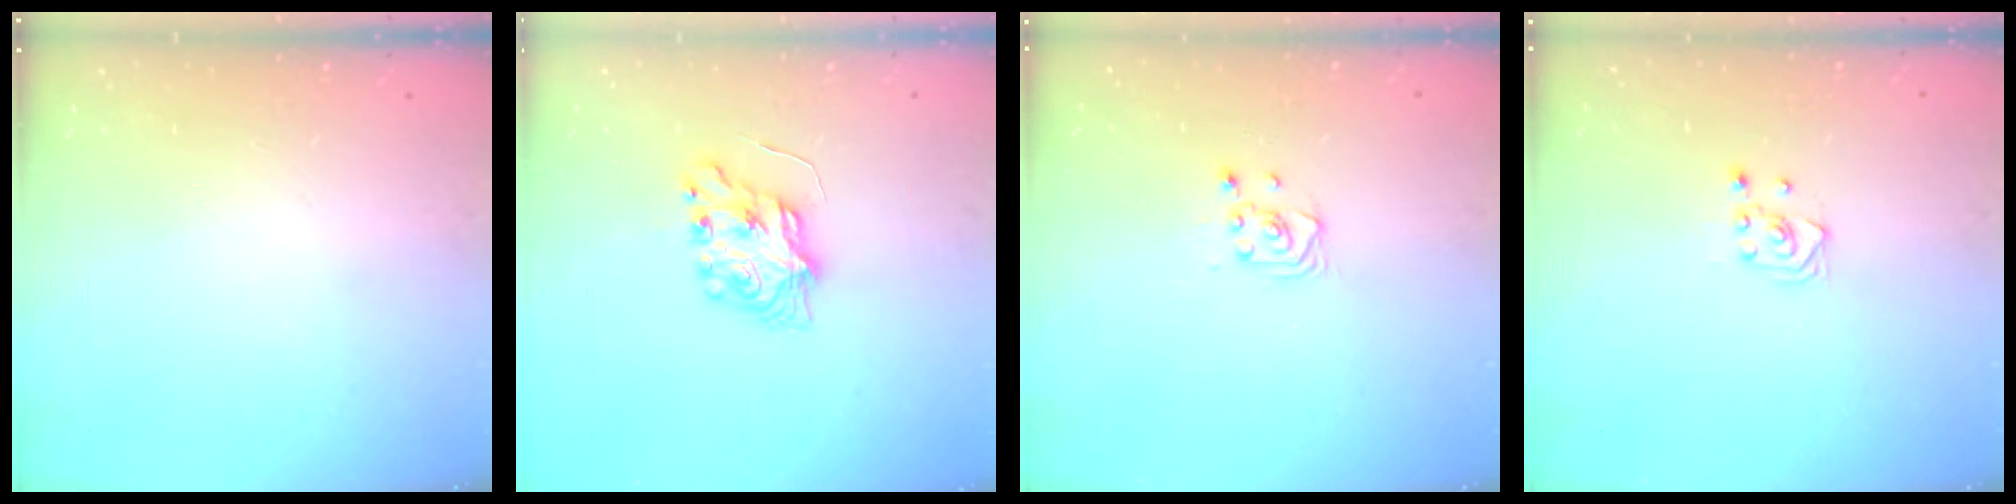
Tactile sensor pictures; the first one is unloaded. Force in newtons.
{"total": 7.3, "press": 7.3, "slide": 0.2}
{"total": 2.6, "press": 2.6, "slide": 0.2}
{"total": 3.0, "press": 2.6, "slide": 1.5}